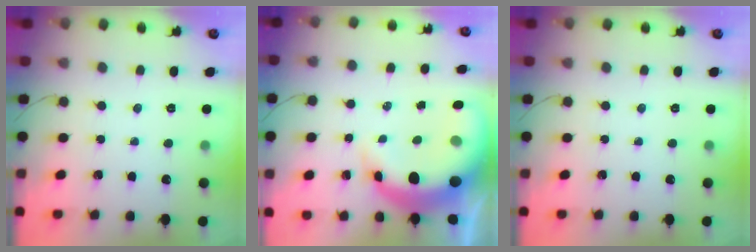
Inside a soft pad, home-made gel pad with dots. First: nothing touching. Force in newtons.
{"total": 11.9, "press": 11.4, "slide": 3.2}
{"total": 0.0}